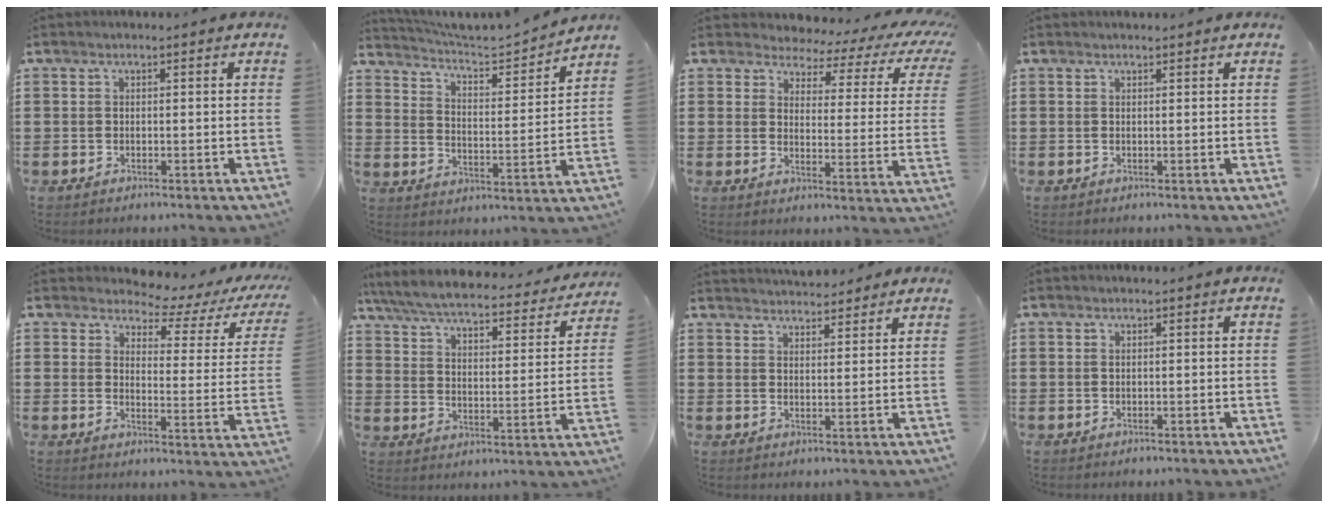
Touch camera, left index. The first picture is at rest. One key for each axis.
{"total": 3.7, "fx": 3.6, "fy": 0.2, "fz": 0.8, "tx": -0.037, "ty": -0.032, "tz": 0.053}
{"total": 3.2, "fx": 2.4, "fy": 1.5, "fz": 1.4, "tx": -0.038, "ty": -0.019, "tz": 0.031}
{"total": 0.6, "fx": 0.6, "fy": 0.1, "fz": 0.1, "tx": -0.003, "ty": 0.000, "tz": 0.012}
{"total": 3.9, "fx": 3.3, "fy": 1.3, "fz": 1.6, "tx": -0.036, "ty": -0.024, "tz": 0.048}
{"total": 6.2, "fx": 5.7, "fy": 0.3, "fz": 2.4, "tx": -0.073, "ty": -0.038, "tz": 0.094}
{"total": 3.8, "fx": 3.7, "fy": 0.5, "fz": 0.3, "tx": -0.016, "ty": -0.011, "tz": 0.069}
{"total": 0.0}